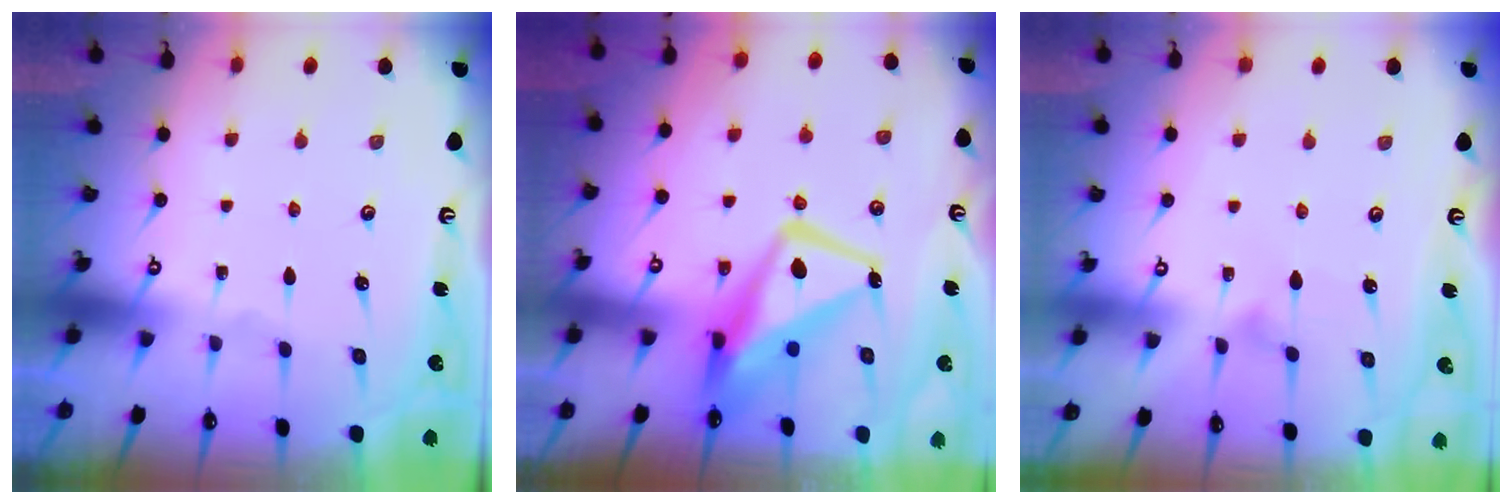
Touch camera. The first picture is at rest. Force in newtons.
{"total": 12.0, "press": 11.9, "slide": 1.4}
{"total": 3.5, "press": 3.5, "slide": 0.2}